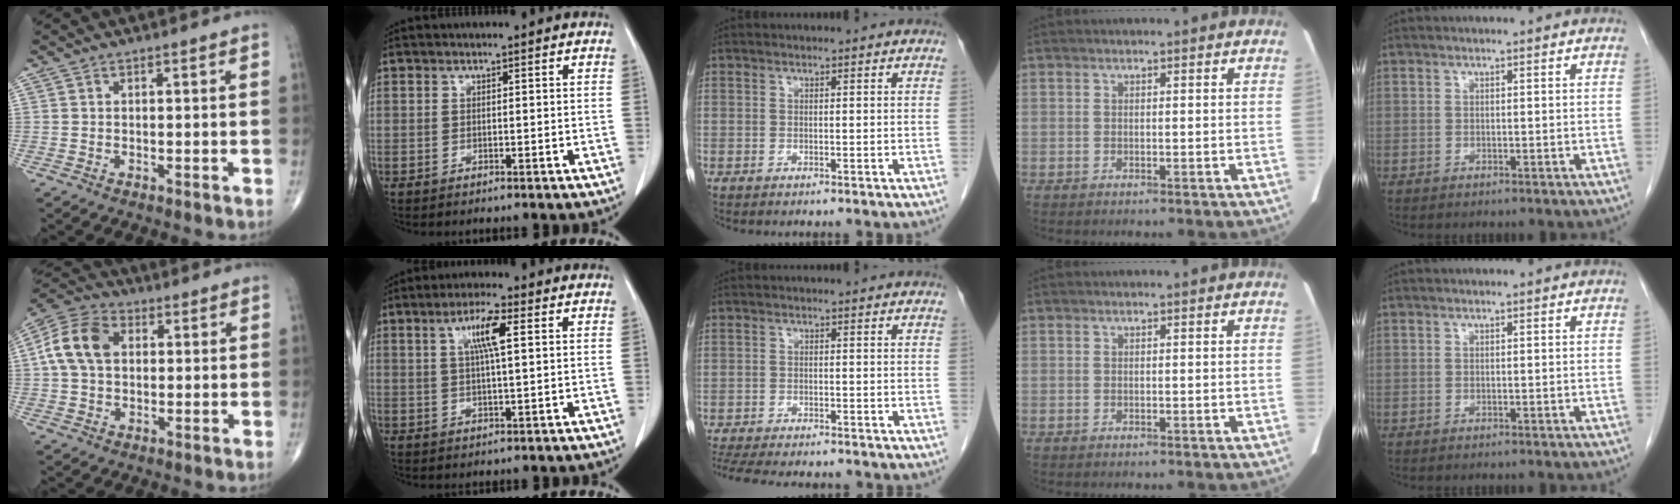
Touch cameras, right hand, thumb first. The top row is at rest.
{"thumb": {"total": 11.0, "force": [1.7, 7.8, 7.6], "torque": [-0.144, 0.024, 0.022]}, "index": {"total": 5.9, "force": [2.0, 0.6, 5.5], "torque": [-0.102, 0.005, 0.035]}, "middle": {"total": 13.0, "force": [-11.4, 3.0, 5.6], "torque": [-0.116, -0.016, -0.157]}}